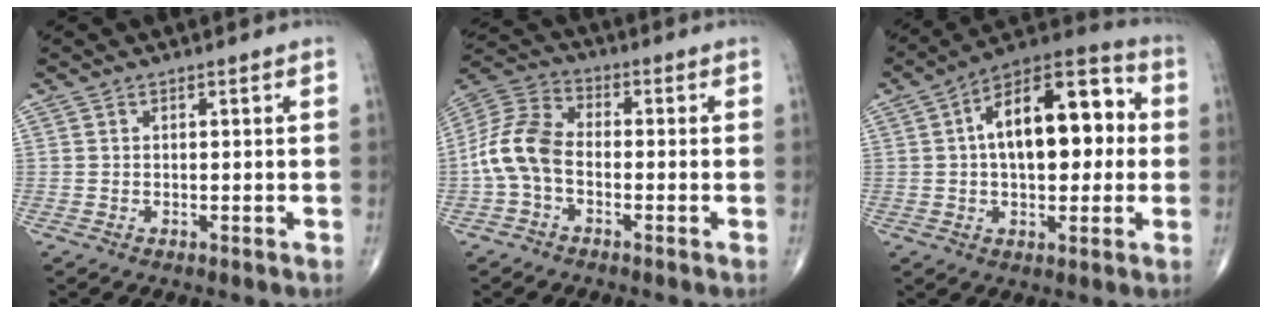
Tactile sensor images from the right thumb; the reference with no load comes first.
{"total": 9.9, "force": [-2.0, 6.2, 7.4], "torque": [-0.151, 0.030, -0.054]}
{"total": 18.7, "force": [2.1, 9.8, 15.8], "torque": [-0.215, 0.036, 0.024]}